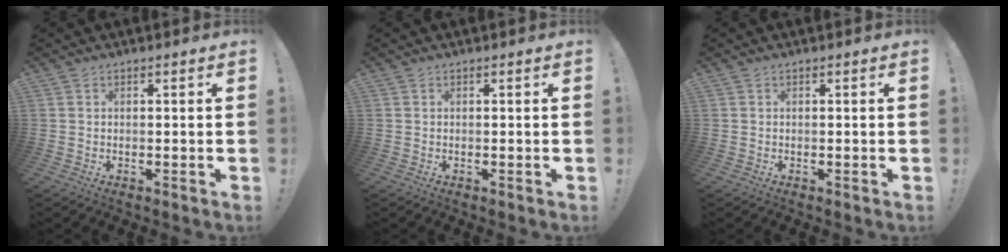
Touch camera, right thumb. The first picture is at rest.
{"total": 0.0}
{"total": 0.0}